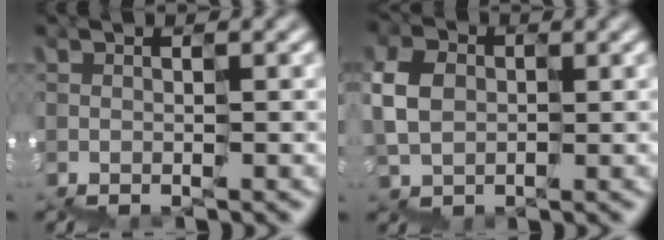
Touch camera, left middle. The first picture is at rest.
{"total": 2.4, "force": [0.3, 2.3, 0.3], "torque": [-0.014, 0.022, 0.000]}